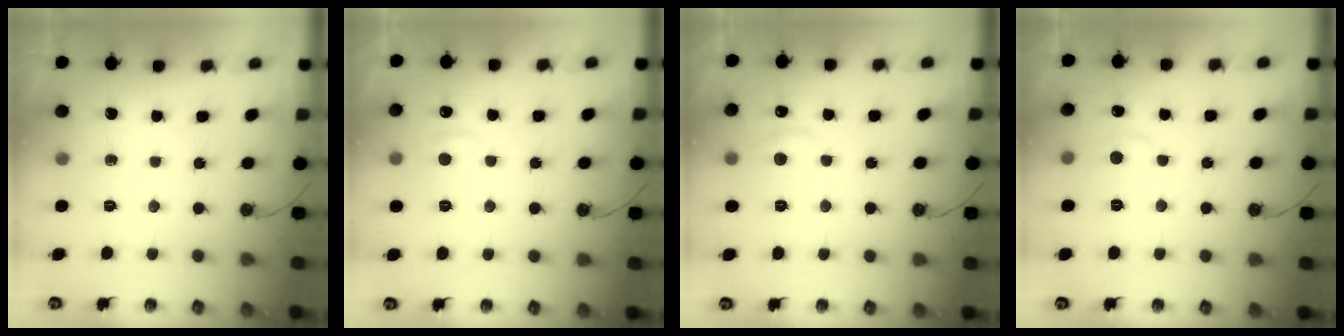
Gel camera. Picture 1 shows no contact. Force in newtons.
{"total": 0.8, "press": 0.2, "slide": 0.8}
{"total": 1.1, "press": 0.7, "slide": 0.8}
{"total": 1.3, "press": 1.1, "slide": 0.7}